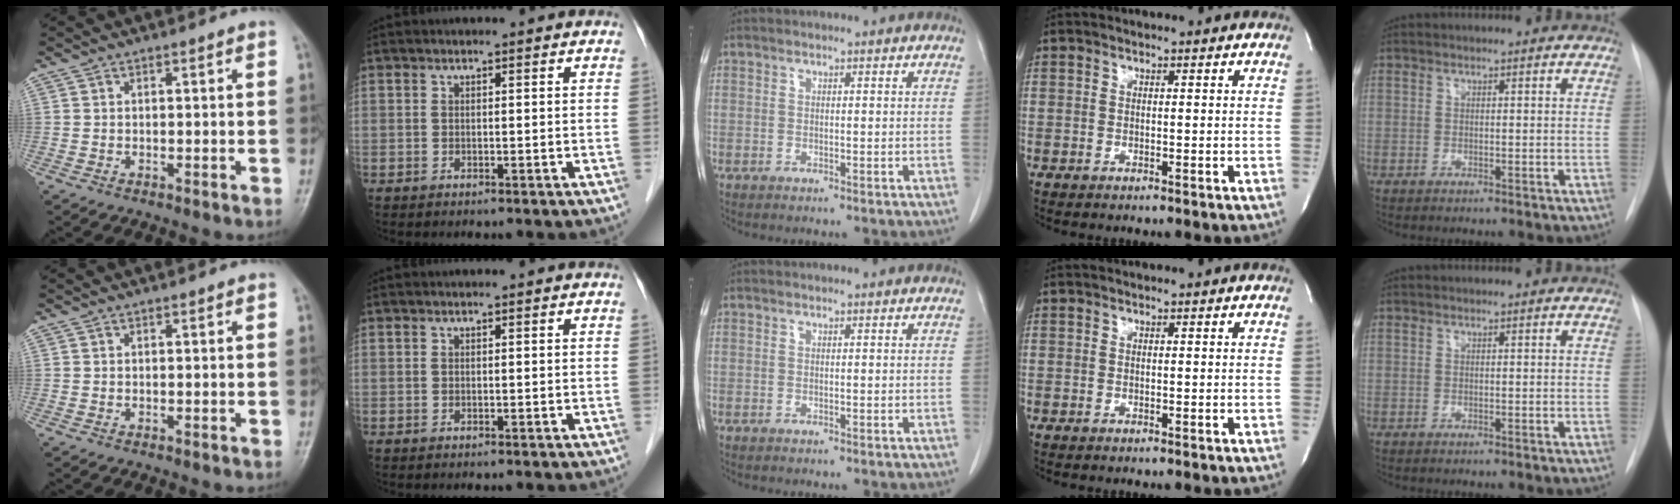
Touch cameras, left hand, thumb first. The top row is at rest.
{}